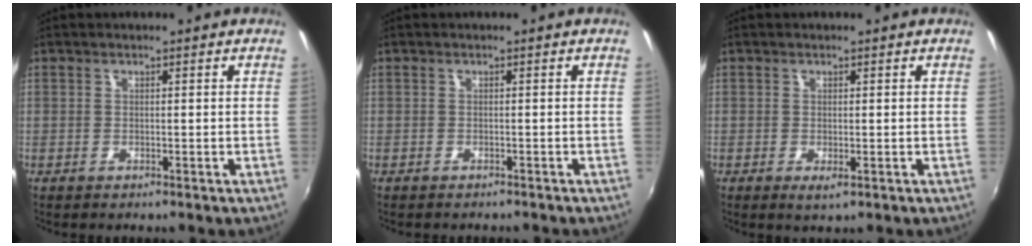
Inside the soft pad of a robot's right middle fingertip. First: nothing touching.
{"total": 1.7, "force": [-1.6, 0.5, 0.5], "torque": [-0.014, -0.011, -0.021]}
{"total": 1.4, "force": [-0.3, 0.6, 1.3], "torque": [-0.024, -0.006, -0.004]}